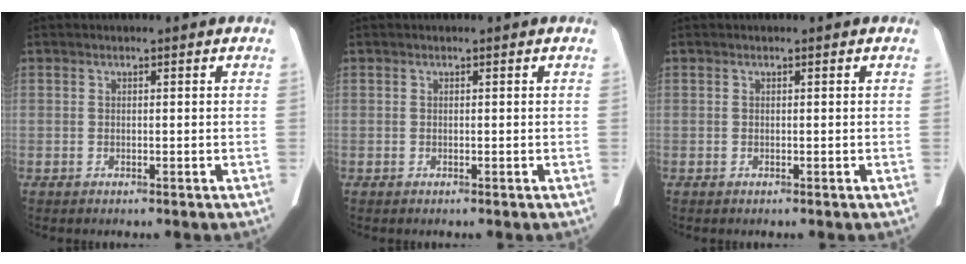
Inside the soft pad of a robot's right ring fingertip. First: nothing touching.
{"total": 0.0}
{"total": 0.0}